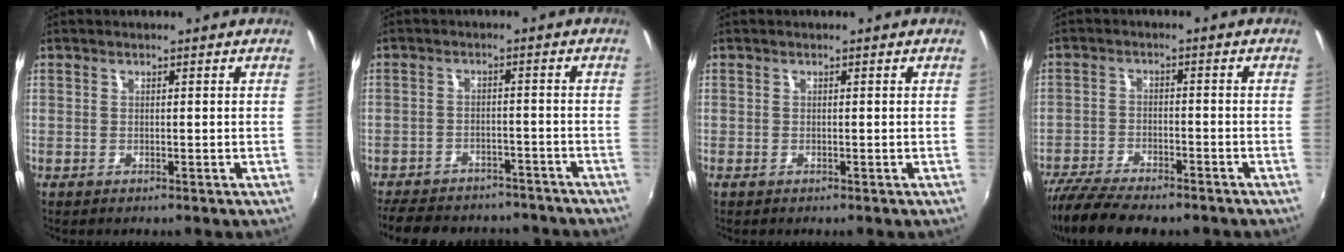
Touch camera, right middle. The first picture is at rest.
{"total": 17.5, "force": [-14.9, 6.5, 6.6], "torque": [-0.152, -0.001, -0.197]}
{"total": 0.0}
{"total": 11.6, "force": [-9.9, 2.6, 5.5], "torque": [-0.134, -0.031, -0.172]}